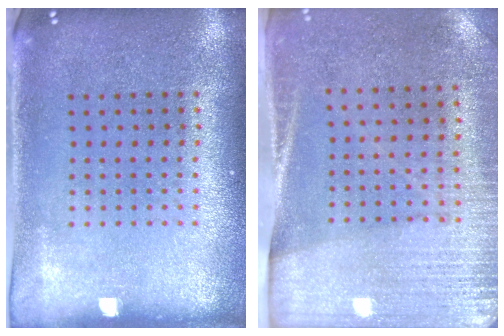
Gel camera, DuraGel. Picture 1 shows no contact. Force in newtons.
{"total": 2.7, "press": 2.4, "slide": 1.2}